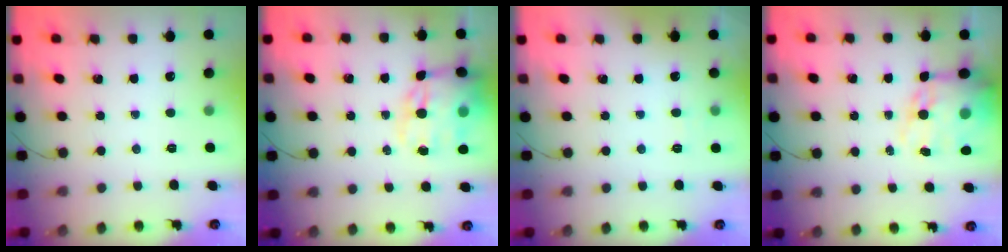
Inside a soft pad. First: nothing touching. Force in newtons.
{"total": 16.2, "press": 15.6, "slide": 4.4}
{"total": 2.6, "press": 2.1, "slide": 1.5}
{"total": 14.9, "press": 14.4, "slide": 3.7}